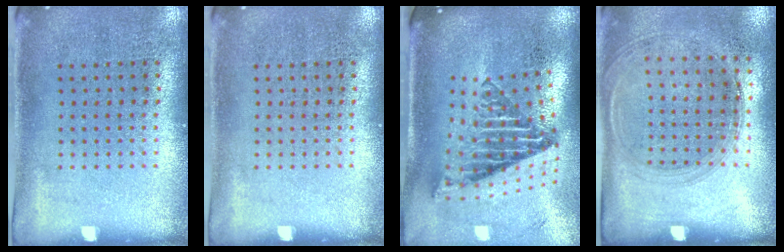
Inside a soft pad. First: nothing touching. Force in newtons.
{"total": 0.0}
{"total": 2.8, "press": 1.7, "slide": 2.2}
{"total": 1.3, "press": 1.2, "slide": 0.5}